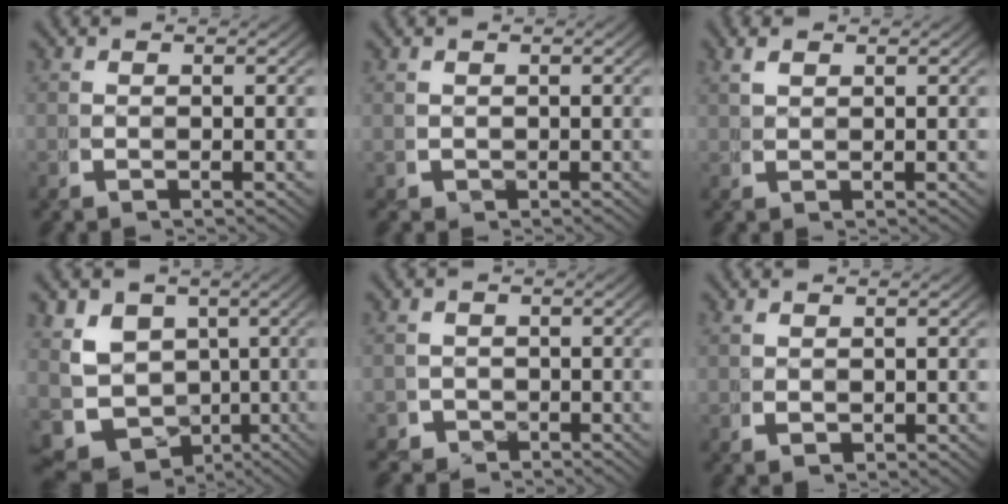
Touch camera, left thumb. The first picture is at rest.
{"total": 1.1, "force": [-0.1, 1.1, 0.2], "torque": [-0.001, -0.011, 0.005]}
{"total": 1.5, "force": [1.4, 0.1, 0.5], "torque": [-0.007, 0.005, 0.033]}
{"total": 12.0, "force": [-2.7, 9.9, 6.1], "torque": [-0.143, -0.065, -0.029]}
{"total": 2.1, "force": [-1.6, 1.4, 0.0], "torque": [0.016, -0.014, -0.026]}
{"total": 1.3, "force": [0.3, 0.8, 1.0], "torque": [-0.021, -0.007, 0.018]}